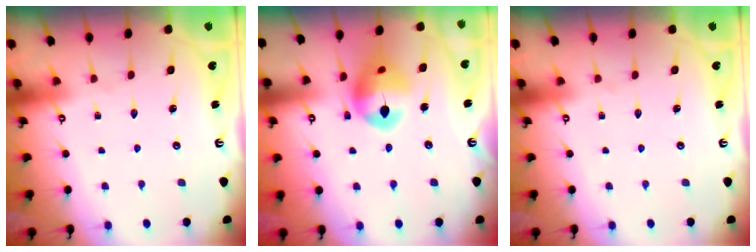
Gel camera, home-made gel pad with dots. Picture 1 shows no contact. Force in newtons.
{"total": 13.5, "press": 13.4, "slide": 1.4}
{"total": 0.0}